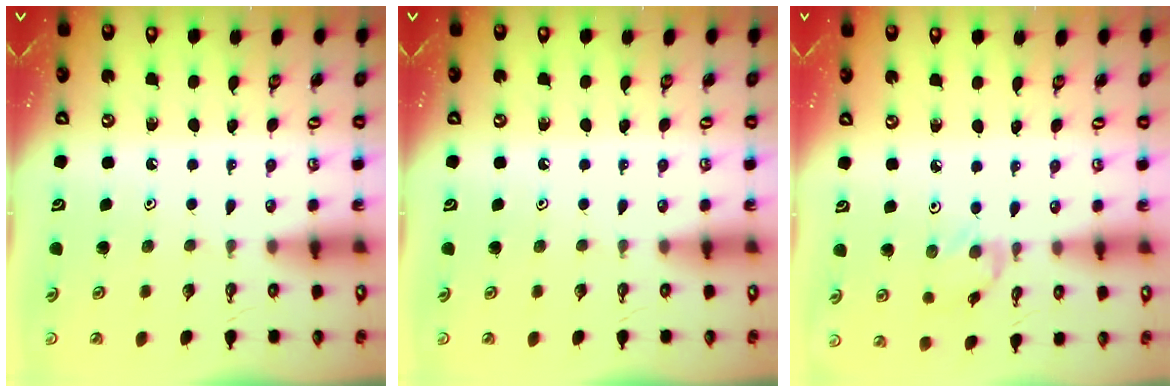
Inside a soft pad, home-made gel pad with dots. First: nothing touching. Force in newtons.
{"total": 0.0}
{"total": 3.0, "press": 2.9, "slide": 0.4}